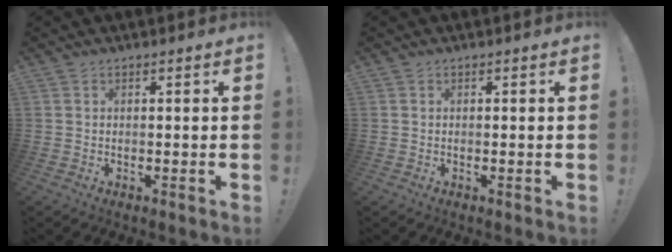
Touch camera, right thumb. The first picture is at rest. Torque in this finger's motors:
{"motor_torque": [-0.17, -0.16, -0.19, 0.14, 0.00]}